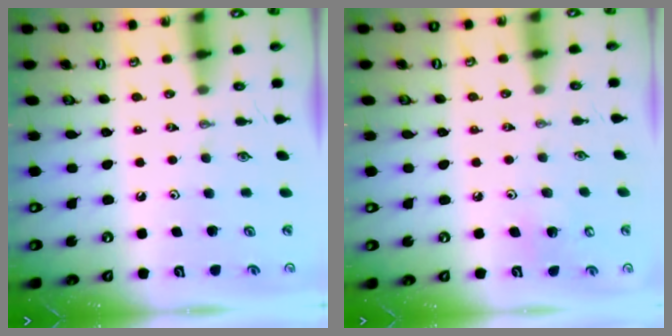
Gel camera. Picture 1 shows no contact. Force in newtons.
{"total": 4.3, "press": 4.3, "slide": 0.3}